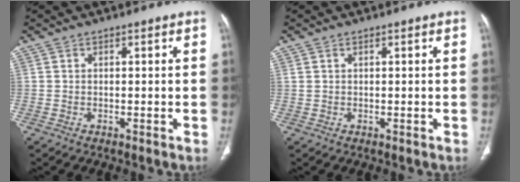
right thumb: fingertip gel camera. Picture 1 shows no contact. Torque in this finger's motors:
{"motor_torque": [-0.24, -0.62, -0.54, 0.24, -0.02]}